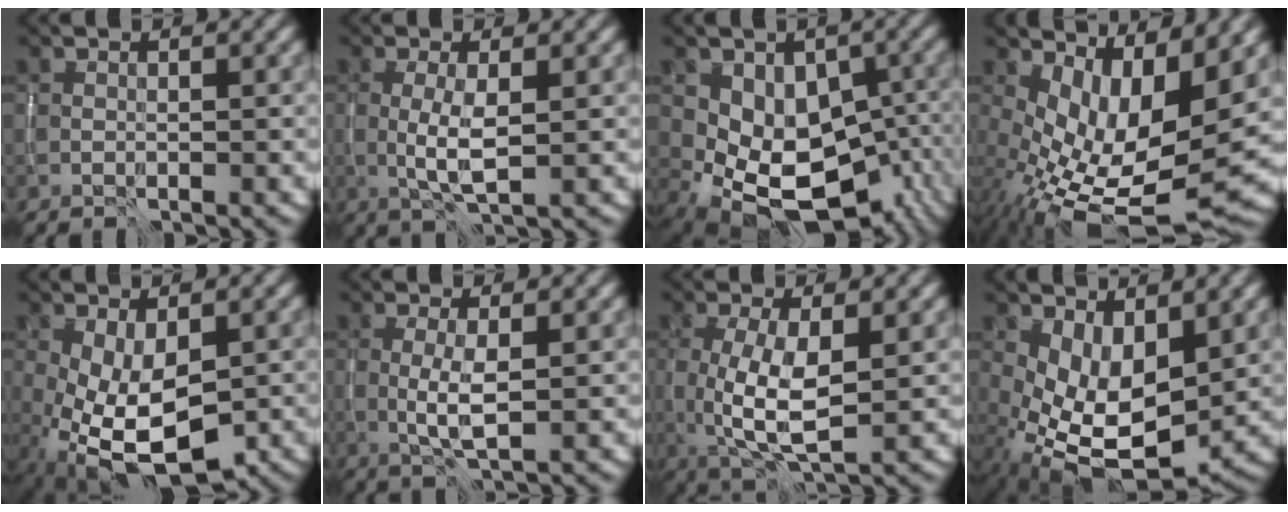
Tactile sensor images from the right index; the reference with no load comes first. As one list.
[{"total": 2.9, "force": [-0.2, 0.6, 2.8], "torque": [-0.058, -0.001, -0.002]}, {"total": 11.4, "force": [-2.7, 8.3, 7.3], "torque": [-0.086, -0.013, -0.018]}, {"total": 11.5, "force": [0.4, 5.9, 9.9], "torque": [-0.165, -0.023, 0.019]}, {"total": 8.5, "force": [-2.3, 4.4, 6.9], "torque": [-0.152, -0.025, -0.025]}, {"total": 2.5, "force": [-0.2, 0.4, 2.5], "torque": [-0.053, 0.000, -0.002]}, {"total": 6.0, "force": [-0.1, 2.2, 5.6], "torque": [-0.119, -0.008, 0.002]}, {"total": 8.3, "force": [-0.5, 4.6, 6.9], "torque": [-0.135, -0.023, 0.003]}]